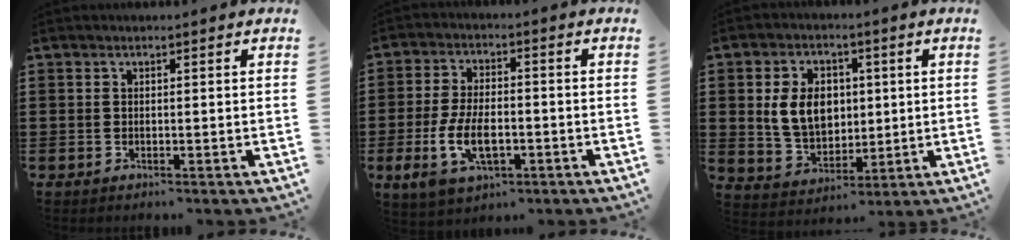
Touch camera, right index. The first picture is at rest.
{"total": 8.5, "force": [-2.5, 4.3, 6.9], "torque": [-0.155, -0.005, -0.049]}
{"total": 8.4, "force": [1.2, 6.4, 5.4], "torque": [-0.112, 0.014, 0.019]}